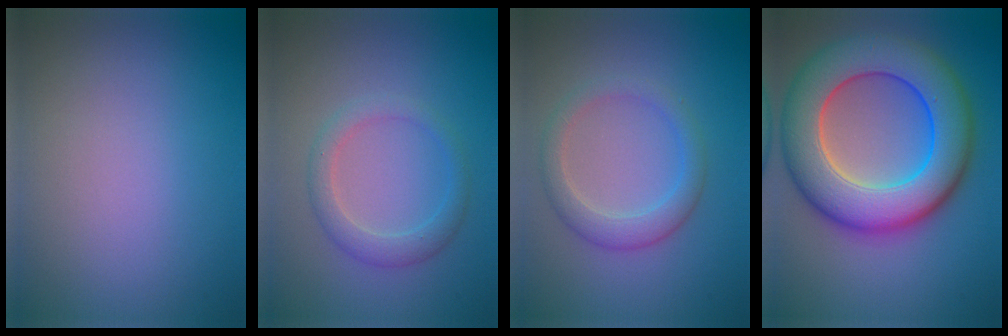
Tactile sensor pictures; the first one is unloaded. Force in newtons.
{"total": 2.4, "press": 2.4, "slide": 0.2}
{"total": 2.9, "press": 2.9, "slide": 0.2}
{"total": 11.7, "press": 11.7, "slide": 0.4}